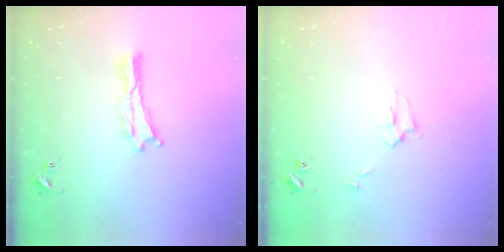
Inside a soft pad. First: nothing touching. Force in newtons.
{"total": 2.7, "press": 2.7, "slide": 0.3}